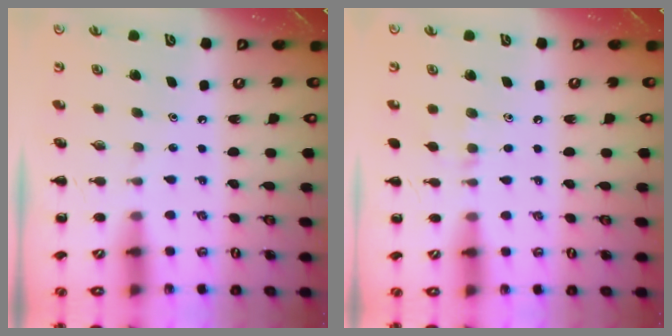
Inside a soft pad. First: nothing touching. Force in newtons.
{"total": 5.6, "press": 5.3, "slide": 1.9}